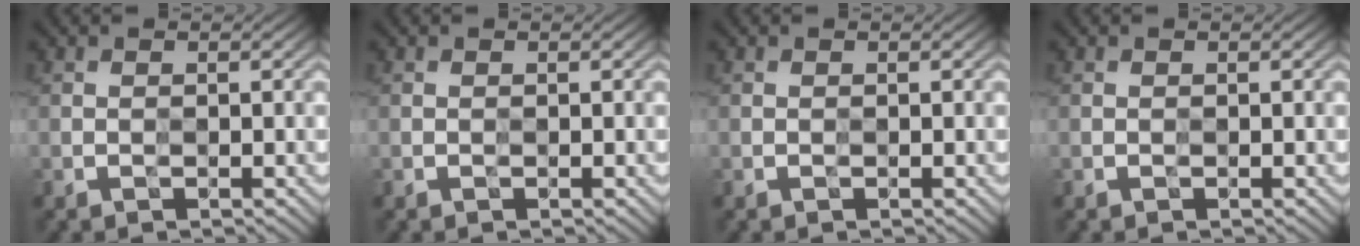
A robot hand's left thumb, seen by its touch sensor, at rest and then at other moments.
{"total": 0.0}
{"total": 0.0}
{"total": 0.0}